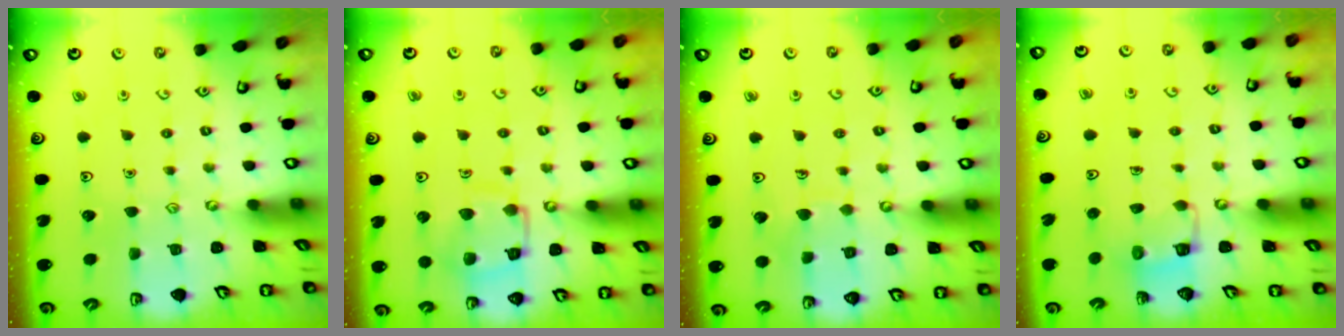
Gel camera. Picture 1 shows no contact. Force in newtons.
{"total": 12.4, "press": 12.4, "slide": 1.4}
{"total": 5.7, "press": 5.7, "slide": 0.2}
{"total": 3.1, "press": 3.1, "slide": 0.3}